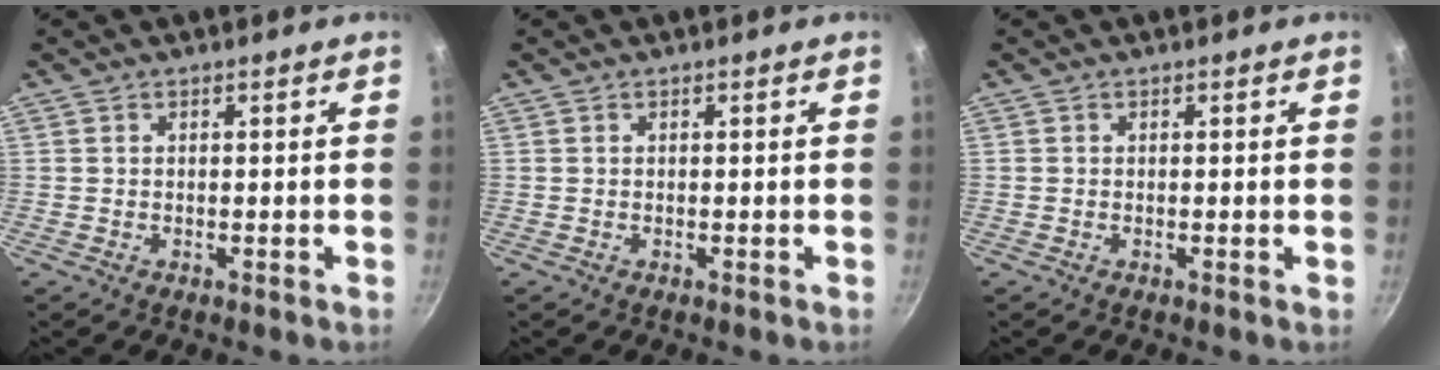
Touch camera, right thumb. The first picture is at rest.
{"total": 0.0}
{"total": 0.0}